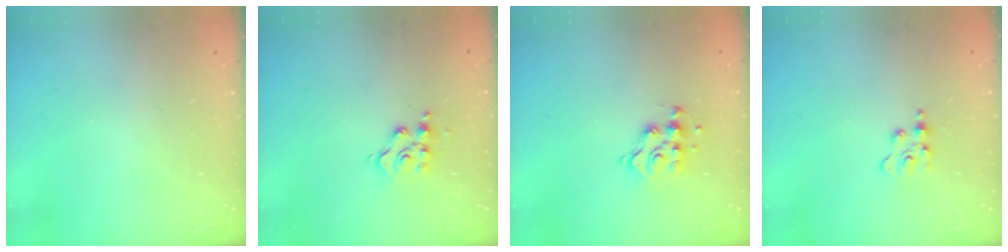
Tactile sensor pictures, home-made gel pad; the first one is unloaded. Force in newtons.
{"total": 9.3, "press": 9.3, "slide": 0.6}
{"total": 8.3, "press": 8.3, "slide": 0.5}
{"total": 3.0, "press": 3.0, "slide": 0.5}